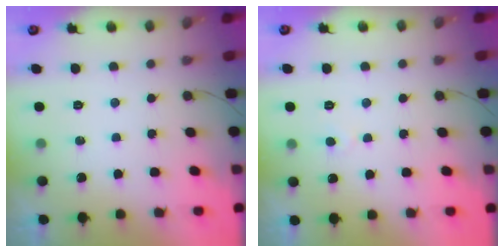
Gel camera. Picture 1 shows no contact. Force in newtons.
{"total": 2.1, "press": 2.1, "slide": 0.3}